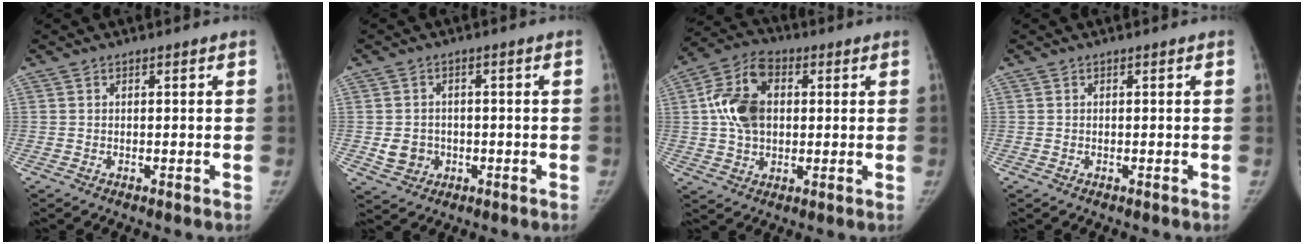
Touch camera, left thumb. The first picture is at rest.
{"total": 4.9, "force": [-1.0, 4.4, 2.0], "torque": [-0.016, 0.006, -0.008]}
{"total": 12.5, "force": [1.9, 8.7, 8.9], "torque": [-0.150, 0.011, 0.028]}
{"total": 0.0}